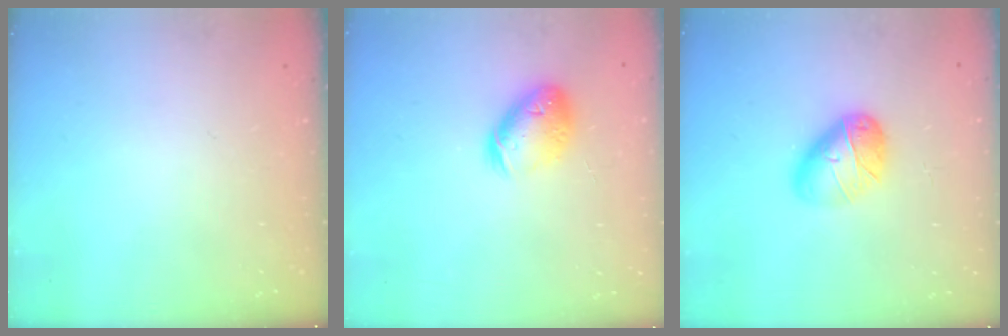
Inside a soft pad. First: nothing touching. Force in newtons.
{"total": 12.4, "press": 12.3, "slide": 1.6}
{"total": 11.5, "press": 11.5, "slide": 0.5}